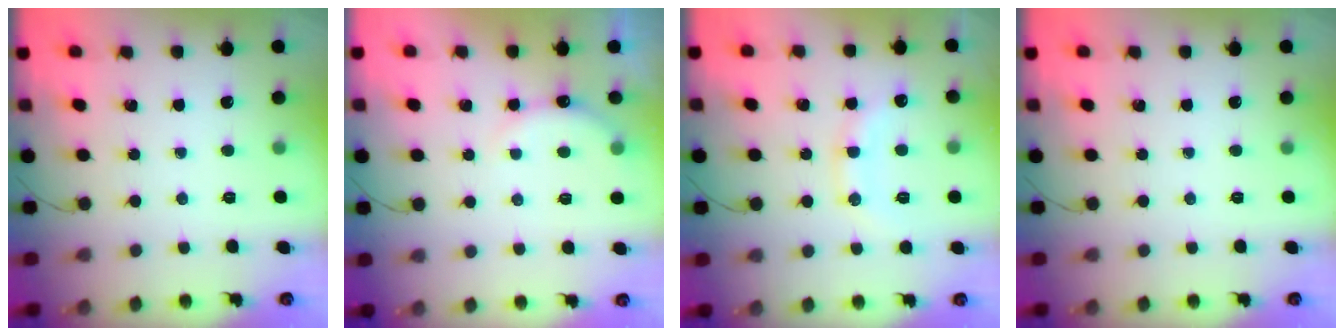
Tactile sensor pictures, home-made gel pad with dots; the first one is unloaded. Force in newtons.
{"total": 7.2, "press": 7.1, "slide": 1.0}
{"total": 12.6, "press": 12.6, "slide": 0.8}
{"total": 0.0}